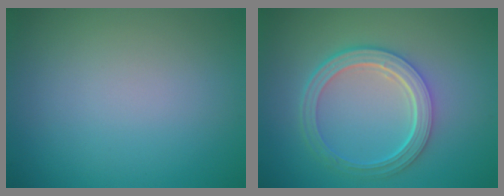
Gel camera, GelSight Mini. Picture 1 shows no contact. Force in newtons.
{"total": 5.2, "press": 3.8, "slide": 3.4}